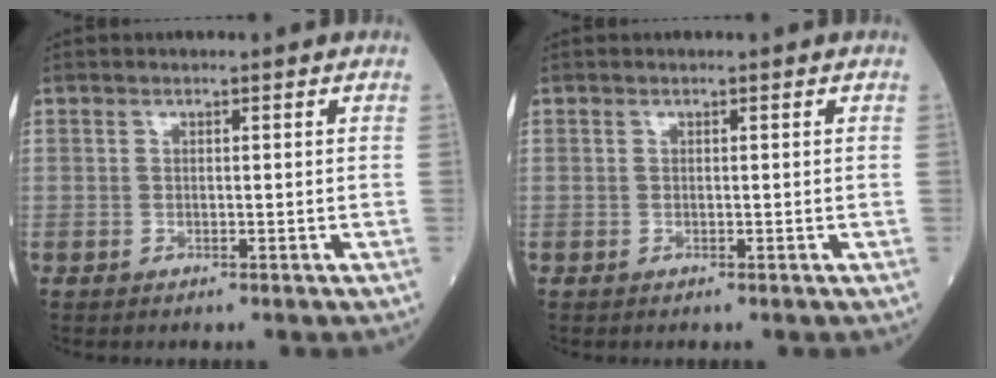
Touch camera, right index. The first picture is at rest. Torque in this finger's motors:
{"motor_torque": [0.00, 0.00, 0.00, 0.00]}